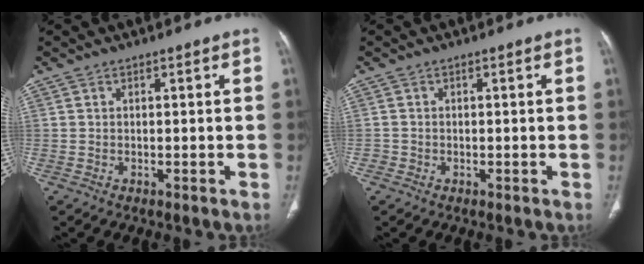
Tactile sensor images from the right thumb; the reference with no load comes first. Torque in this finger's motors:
{"motor_torque": [-0.23, 0.05, -0.02, 0.41, -0.02]}